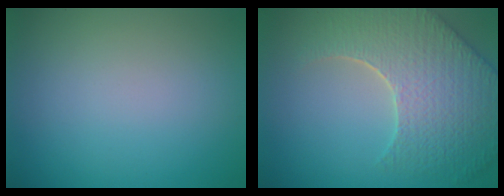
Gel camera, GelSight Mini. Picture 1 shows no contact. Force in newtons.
{"total": 8.4, "press": 6.1, "slide": 5.8}